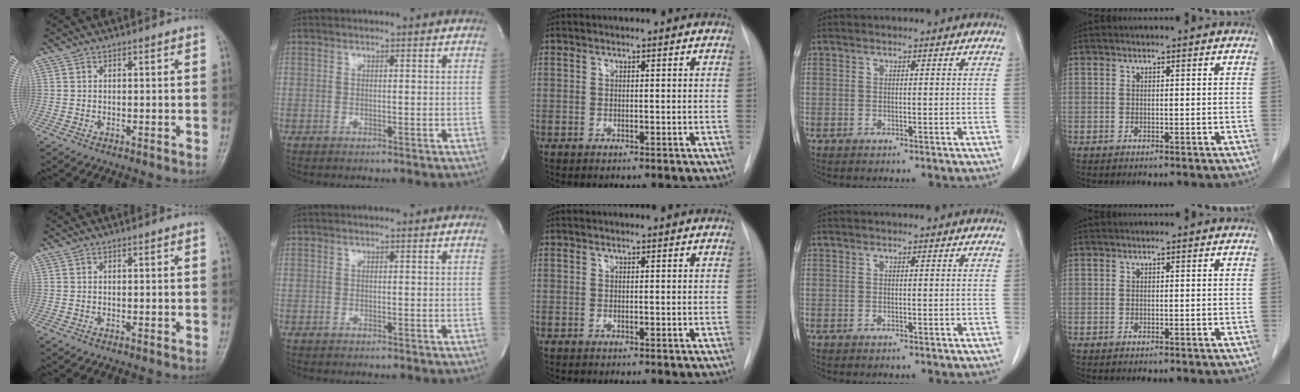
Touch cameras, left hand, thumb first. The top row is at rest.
{}